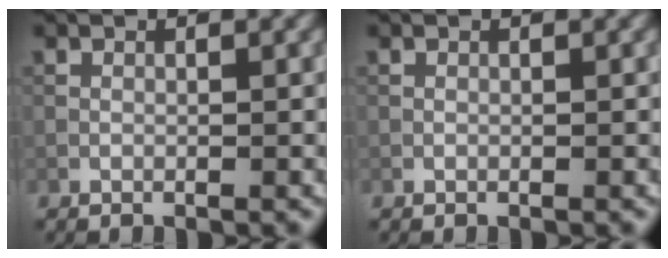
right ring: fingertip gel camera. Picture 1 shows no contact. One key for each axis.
{"total": 0.0}